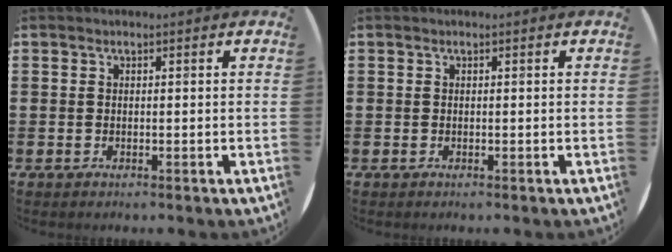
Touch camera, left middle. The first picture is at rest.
{"total": 0.0}